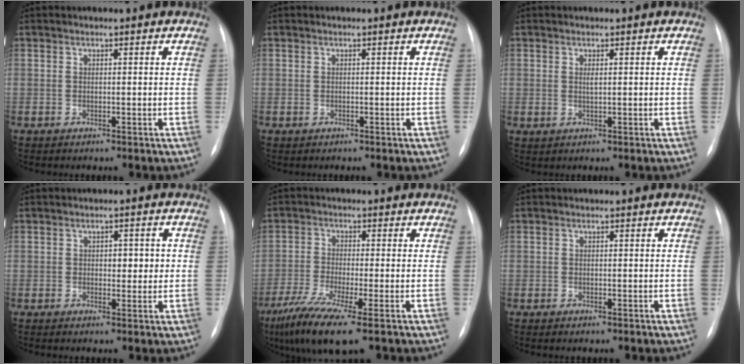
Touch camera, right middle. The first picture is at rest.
{"total": 0.0}
{"total": 0.8, "force": [0.4, 0.0, 0.7], "torque": [-0.014, -0.001, 0.008]}
{"total": 3.3, "force": [0.3, 2.0, 2.7], "torque": [-0.028, 0.010, 0.005]}
{"total": 9.8, "force": [-5.9, 0.8, 7.8], "torque": [-0.150, -0.026, -0.107]}
{"total": 0.5, "force": [-0.3, 0.3, 0.3], "torque": [-0.007, -0.001, -0.003]}